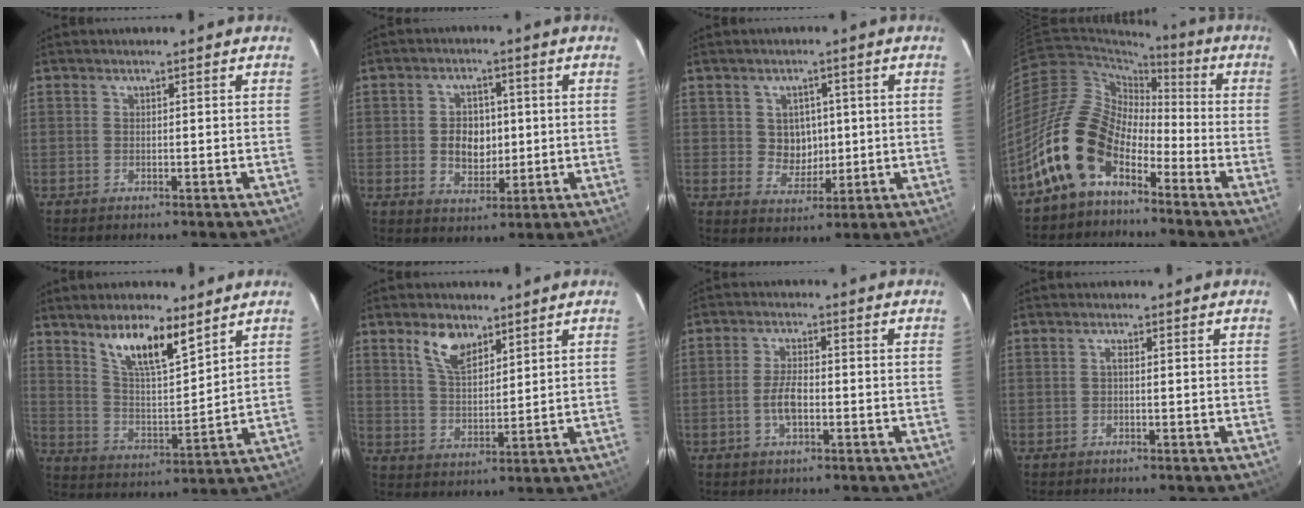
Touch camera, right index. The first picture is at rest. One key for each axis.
{"total": 6.7, "fx": 0.0, "fy": 5.2, "fz": 4.2, "tx": -0.078, "ty": 0.006, "tz": 0.008}
{"total": 5.4, "fx": 0.7, "fy": 5.0, "fz": 1.9, "tx": -0.032, "ty": 0.006, "tz": 0.022}
{"total": 14.3, "fx": -8.1, "fy": 8.3, "fz": 8.3, "tx": -0.155, "ty": 0.016, "tz": -0.163}
{"total": 11.8, "fx": 8.1, "fy": 3.4, "fz": 8.0, "tx": -0.138, "ty": -0.001, "tz": 0.153}
{"total": 7.4, "fx": 4.7, "fy": 3.7, "fz": 4.4, "tx": -0.080, "ty": 0.007, "tz": 0.092}
{"total": 4.7, "fx": -1.5, "fy": 1.9, "fz": 4.0, "tx": -0.084, "ty": 0.002, "tz": -0.026}
{"total": 0.7, "fx": -0.1, "fy": 0.3, "fz": 0.6, "tx": -0.013, "ty": 0.004, "tz": -0.004}